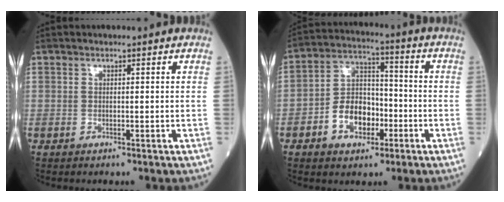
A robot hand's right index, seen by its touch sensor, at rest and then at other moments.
{"total": 9.3, "force": [-3.5, 5.8, 6.3], "torque": [-0.125, 0.023, -0.062]}